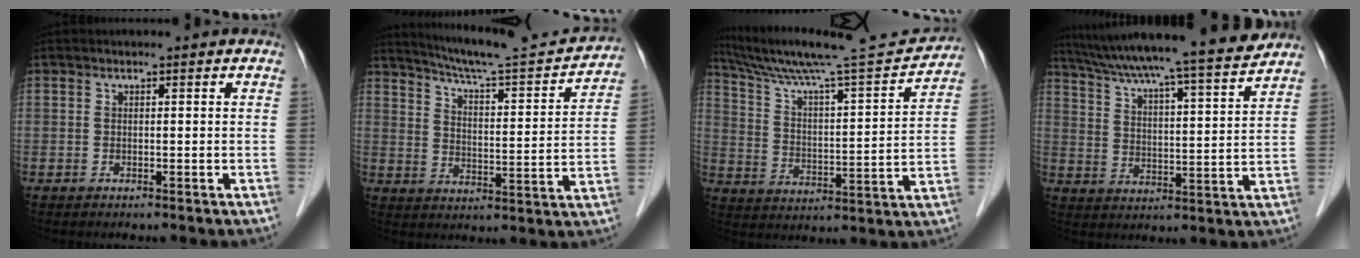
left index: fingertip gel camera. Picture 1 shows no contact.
{"total": 18.2, "force": [17.0, 1.0, 6.6], "torque": [-0.103, -0.024, 0.234]}
{"total": 18.9, "force": [17.7, -0.3, 6.8], "torque": [-0.122, -0.019, 0.270]}
{"total": 19.4, "force": [17.4, -0.5, 8.6], "torque": [-0.143, -0.017, 0.254]}